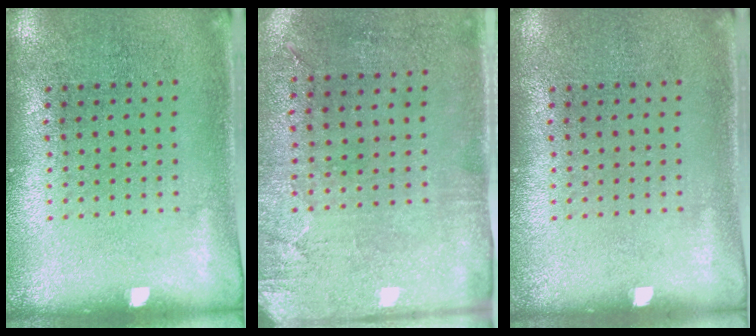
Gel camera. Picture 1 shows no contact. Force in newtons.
{"total": 2.8, "press": 2.3, "slide": 1.7}
{"total": 0.0}